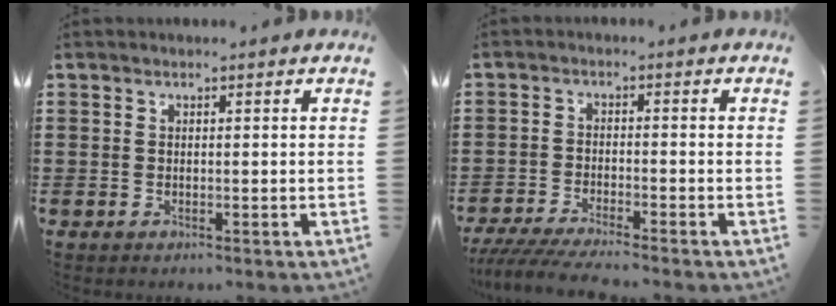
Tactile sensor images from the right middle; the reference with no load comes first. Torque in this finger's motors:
{"motor_torque": [2.14, 0.00, 0.08, 0.02]}